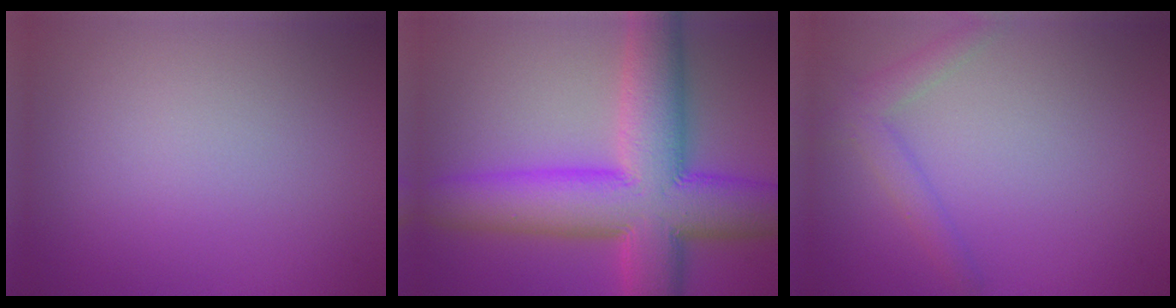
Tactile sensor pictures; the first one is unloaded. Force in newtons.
{"total": 13.0, "press": 13.0, "slide": 0.3}
{"total": 2.3, "press": 2.3, "slide": 0.3}